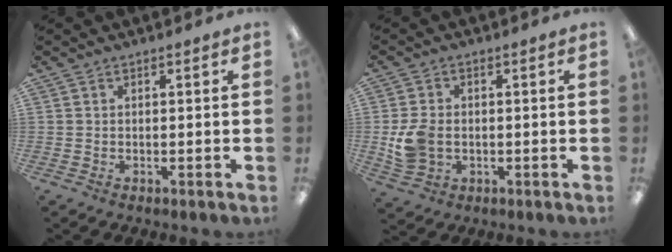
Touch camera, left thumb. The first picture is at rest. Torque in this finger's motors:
{"motor_torque": [-0.21, 0.50, -0.06, 0.08, 0.05]}